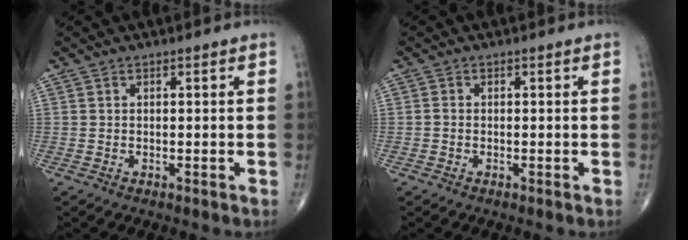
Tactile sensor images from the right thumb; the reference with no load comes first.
{"total": 0.6, "force": [-0.2, 0.5, 0.3], "torque": [-0.004, 0.001, -0.006]}